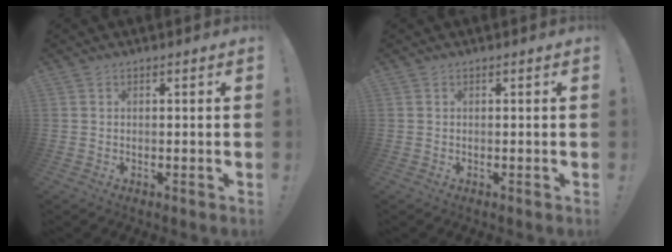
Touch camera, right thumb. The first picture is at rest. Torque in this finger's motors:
{"motor_torque": [0.00, 0.00, -0.01, 0.03, 0.02]}